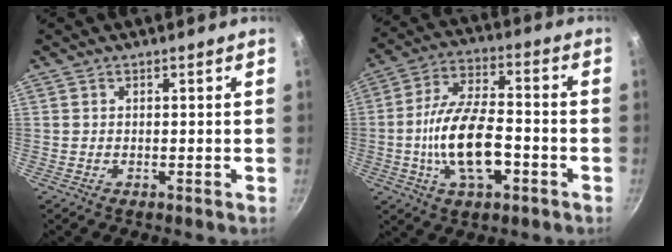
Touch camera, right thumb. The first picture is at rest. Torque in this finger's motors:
{"motor_torque": [1.64, 0.82, 1.74, -1.03, 0.56]}